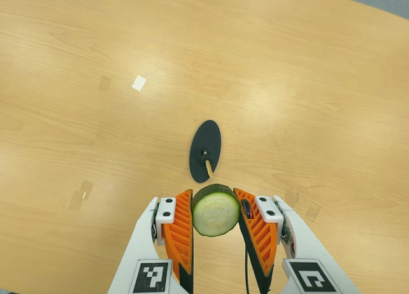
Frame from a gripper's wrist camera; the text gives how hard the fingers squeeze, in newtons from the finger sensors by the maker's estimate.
{"total": 9.2, "left": 8.7, "right": 9.6}